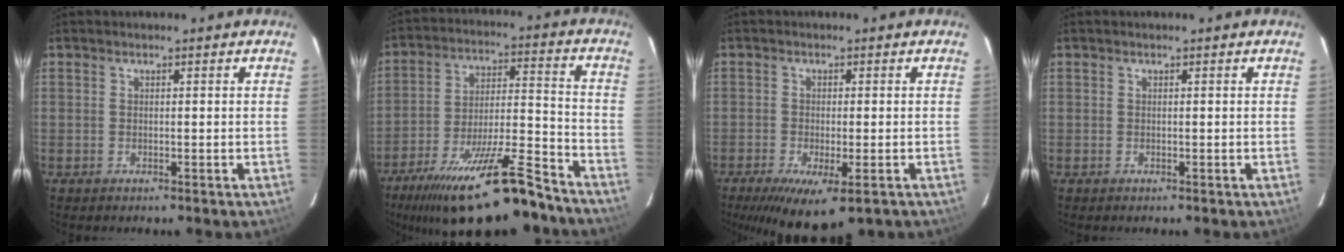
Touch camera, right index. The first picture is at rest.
{"total": 22.8, "force": [-18.1, 4.5, 13.2], "torque": [-0.243, -0.030, -0.278]}
{"total": 10.3, "force": [-6.3, 3.1, 7.5], "torque": [-0.146, -0.036, -0.094]}
{"total": 0.0}